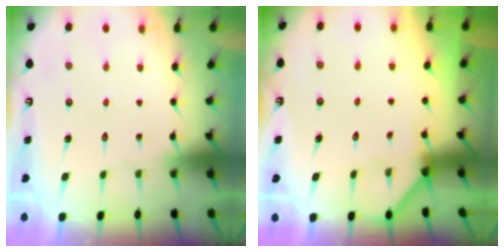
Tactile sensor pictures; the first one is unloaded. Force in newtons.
{"total": 2.7, "press": 2.7, "slide": 0.4}